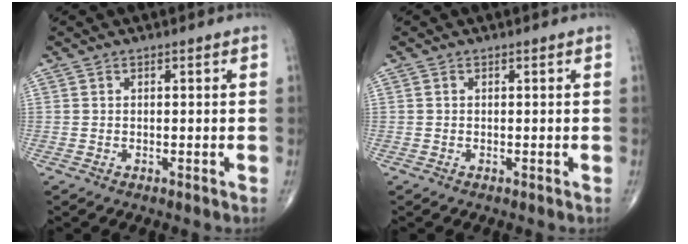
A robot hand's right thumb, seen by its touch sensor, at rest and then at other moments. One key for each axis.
{"total": 0.0}